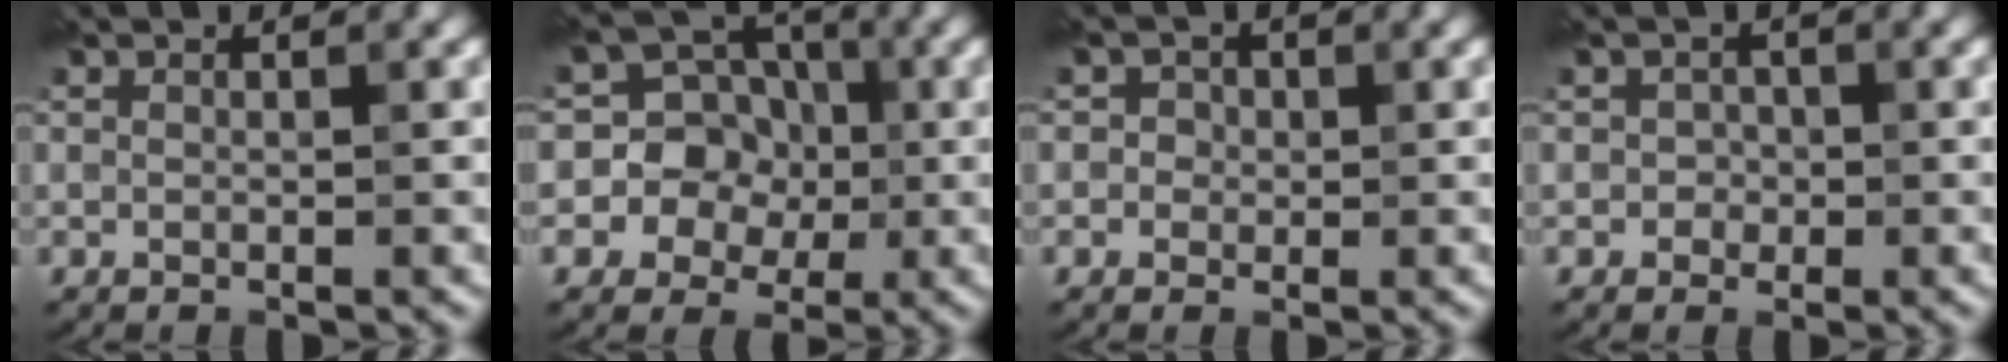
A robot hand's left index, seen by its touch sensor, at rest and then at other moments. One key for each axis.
{"total": 7.5, "fx": 0.1, "fy": 7.3, "fz": 1.8, "tx": -0.020, "ty": 0.048, "tz": -0.037}
{"total": 1.9, "fx": 0.0, "fy": 1.8, "fz": 0.4, "tx": 0.010, "ty": 0.012, "tz": -0.017}
{"total": 1.1, "fx": -0.3, "fy": 1.1, "fz": 0.0, "tx": 0.012, "ty": 0.004, "tz": -0.009}